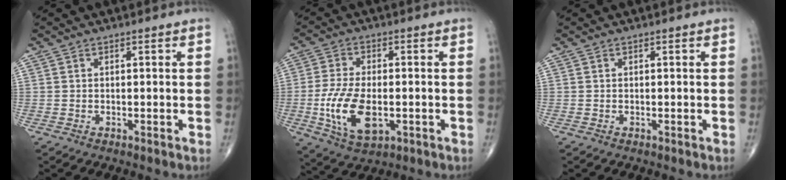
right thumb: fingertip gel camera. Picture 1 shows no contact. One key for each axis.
{"total": 12.2, "fx": -2.5, "fy": 6.4, "fz": 10.1, "tx": -0.199, "ty": -0.006, "tz": -0.038}
{"total": 0.0}